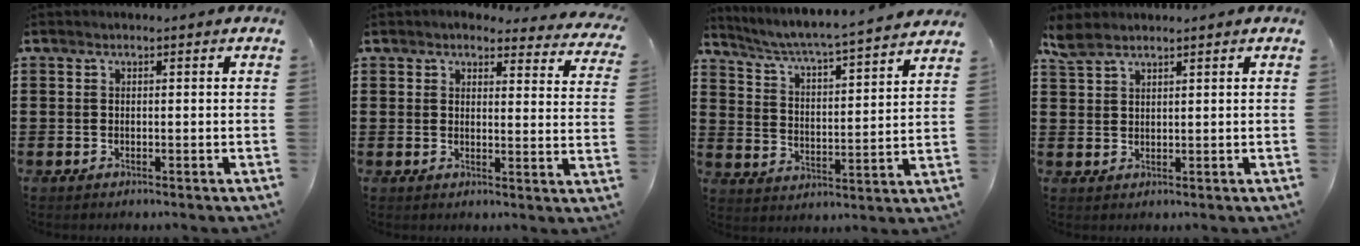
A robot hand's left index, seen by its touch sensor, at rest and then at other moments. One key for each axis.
{"total": 3.7, "fx": 3.4, "fy": 0.9, "fz": 1.0, "tx": -0.018, "ty": -0.020, "tz": 0.057}
{"total": 4.5, "fx": 4.3, "fy": -0.8, "fz": 1.2, "tx": -0.046, "ty": -0.037, "tz": 0.065}
{"total": 3.2, "fx": 2.7, "fy": 1.2, "fz": 1.4, "tx": -0.034, "ty": 0.003, "tz": 0.051}